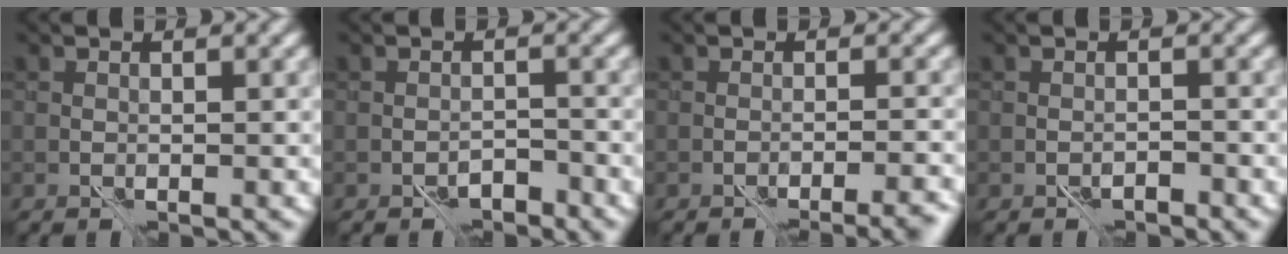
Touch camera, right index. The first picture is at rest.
{"total": 2.2, "force": [-1.8, 0.9, 1.0], "torque": [-0.008, 0.000, -0.030]}
{"total": 3.6, "force": [-3.1, 0.3, 1.7], "torque": [-0.028, 0.005, -0.038]}
{"total": 1.4, "force": [-1.2, 0.5, 0.5], "torque": [-0.005, -0.002, -0.021]}